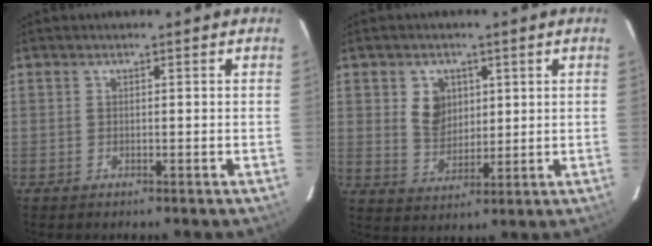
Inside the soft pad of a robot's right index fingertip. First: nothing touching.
{"total": 6.2, "force": [2.0, 5.0, 3.2], "torque": [-0.055, 0.005, 0.046]}